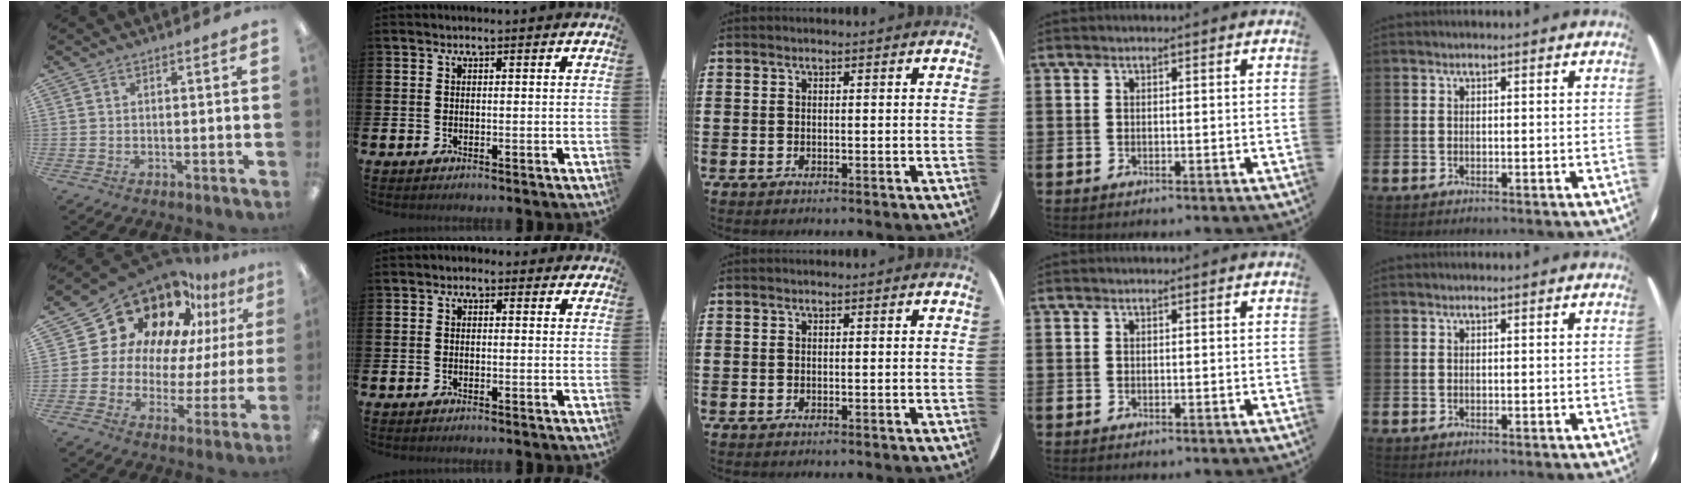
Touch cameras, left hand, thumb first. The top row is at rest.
{"thumb": {"total": 21.1, "force": [14.5, 12.7, 8.6], "torque": [-0.167, -0.103, 0.270]}, "index": {"total": 0.7, "force": [-0.3, 0.6, 0.3], "torque": [0.002, 0.003, -0.009]}}